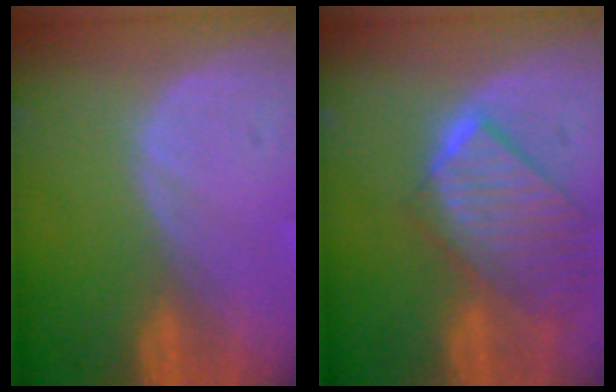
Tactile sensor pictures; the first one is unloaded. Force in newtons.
{"total": 9.8, "press": 8.6, "slide": 4.8}